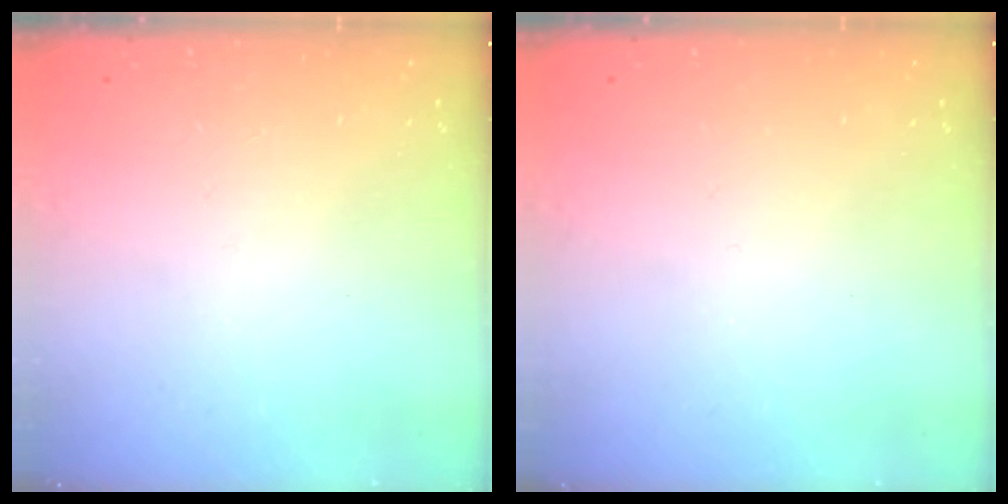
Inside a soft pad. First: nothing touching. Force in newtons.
{"total": 0.0}